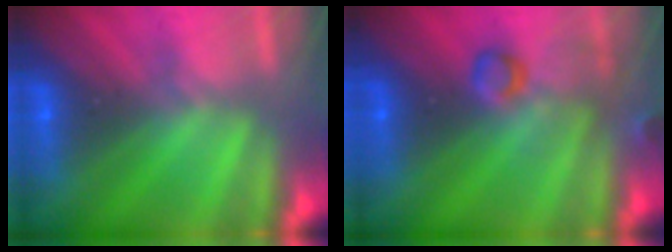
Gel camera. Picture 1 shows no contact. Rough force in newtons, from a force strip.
{"total": 2.9}